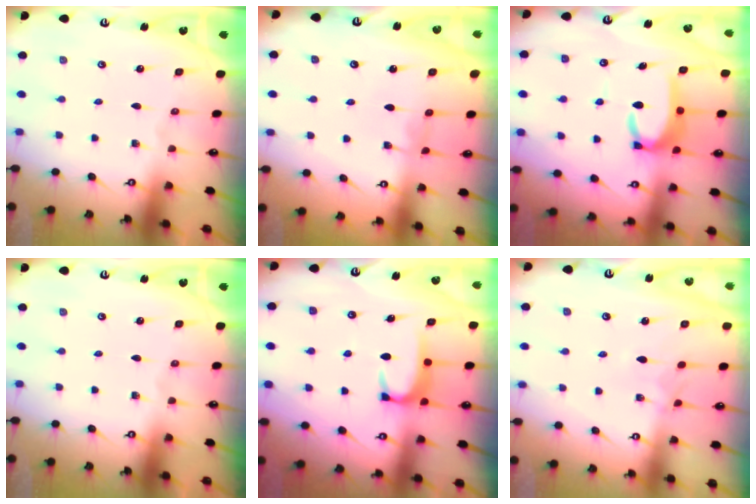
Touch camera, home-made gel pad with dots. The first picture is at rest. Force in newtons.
{"total": 1.4, "press": 1.4, "slide": 0.5}
{"total": 6.4, "press": 6.4, "slide": 0.6}
{"total": 0.0}
{"total": 1.9, "press": 1.9, "slide": 0.5}
{"total": 2.1, "press": 2.1, "slide": 0.4}